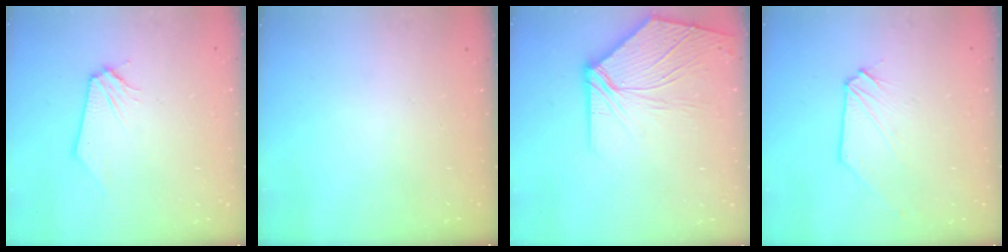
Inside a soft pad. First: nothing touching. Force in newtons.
{"total": 0.0}
{"total": 10.1, "press": 9.9, "slide": 1.8}
{"total": 0.6, "press": 0.6, "slide": 0.1}